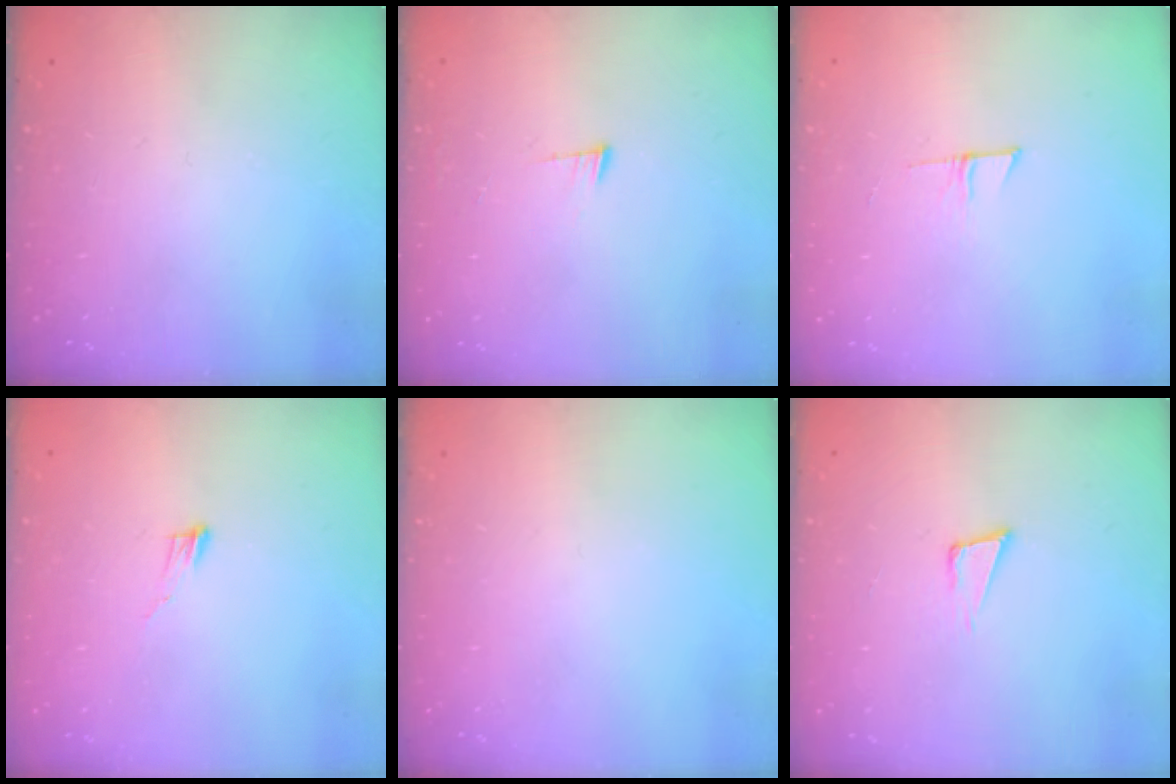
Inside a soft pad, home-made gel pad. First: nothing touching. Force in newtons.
{"total": 3.6, "press": 3.5, "slide": 0.5}
{"total": 4.0, "press": 4.0, "slide": 0.4}
{"total": 3.4, "press": 3.4, "slide": 0.2}
{"total": 0.0}
{"total": 3.9, "press": 2.6, "slide": 2.9}